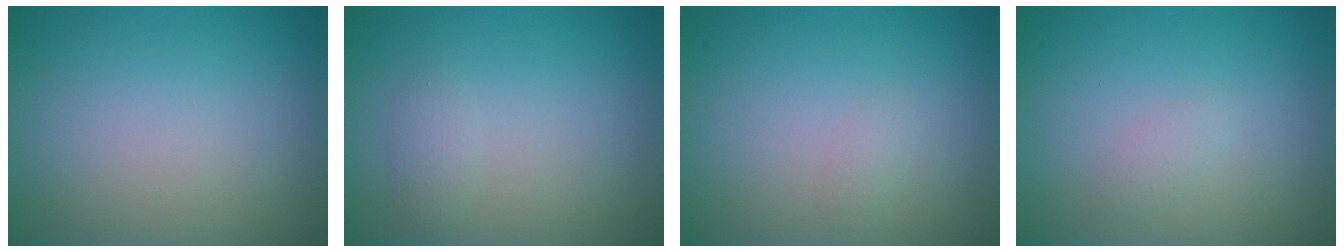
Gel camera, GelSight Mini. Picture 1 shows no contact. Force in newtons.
{"total": 1.0, "press": 1.0, "slide": 0.0}
{"total": 0.7, "press": 0.7, "slide": 0.1}
{"total": 0.8, "press": 0.8, "slide": 0.0}